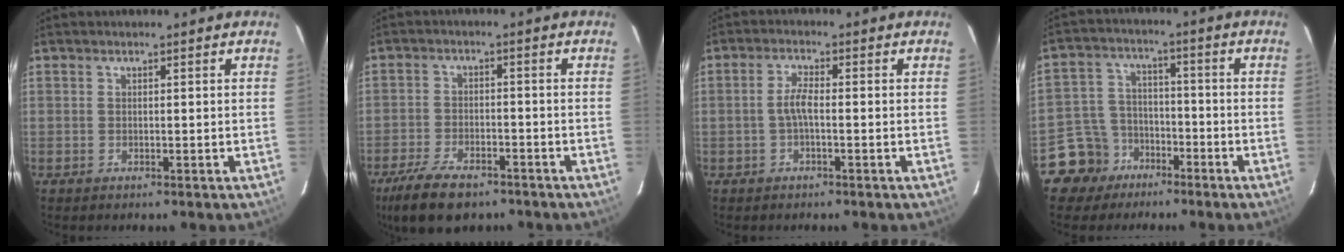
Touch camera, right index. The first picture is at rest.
{"total": 11.1, "force": [-8.2, 4.6, 5.9], "torque": [-0.146, -0.020, -0.142]}
{"total": 2.8, "force": [-0.7, 0.5, 2.7], "torque": [-0.058, 0.005, -0.014]}
{"total": 8.6, "force": [-5.4, 6.6, 0.6], "torque": [-0.035, 0.033, -0.089]}